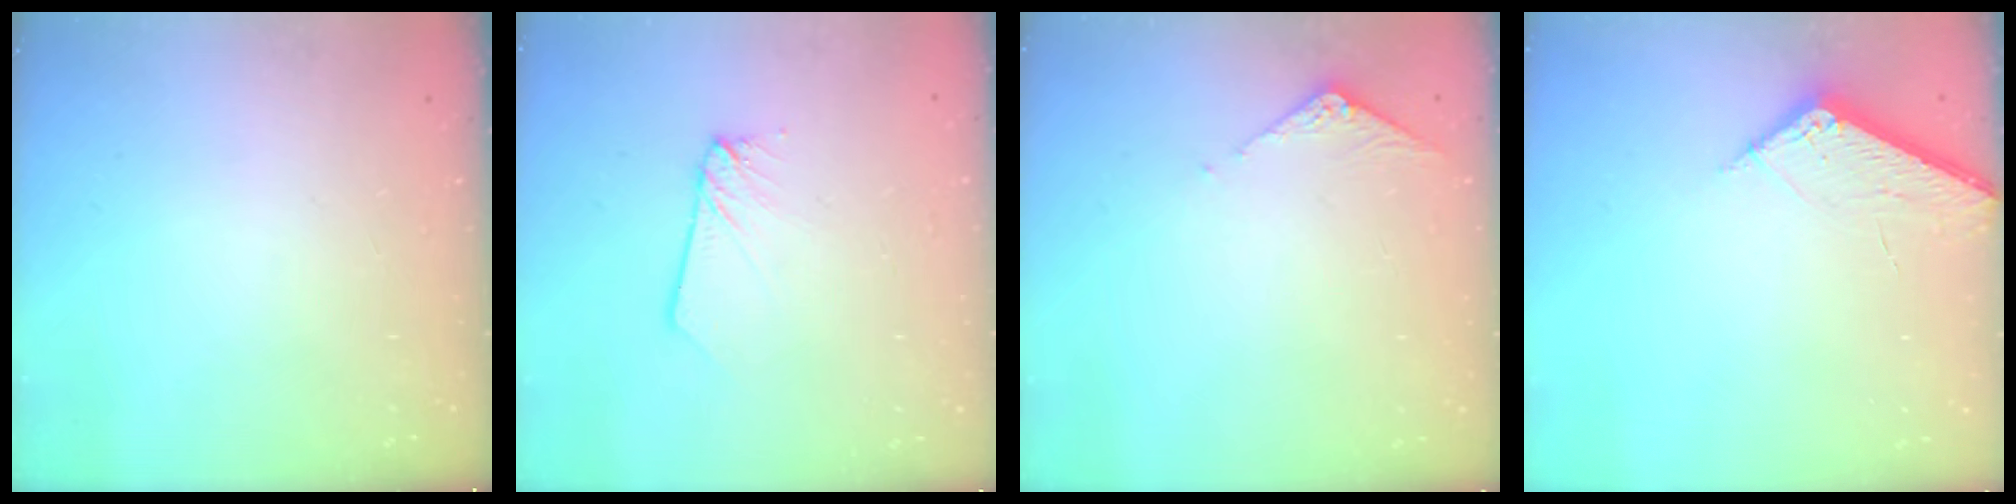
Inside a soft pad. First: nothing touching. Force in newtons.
{"total": 2.6, "press": 2.6, "slide": 0.2}
{"total": 3.2, "press": 3.2, "slide": 0.3}
{"total": 4.7, "press": 4.7, "slide": 0.5}